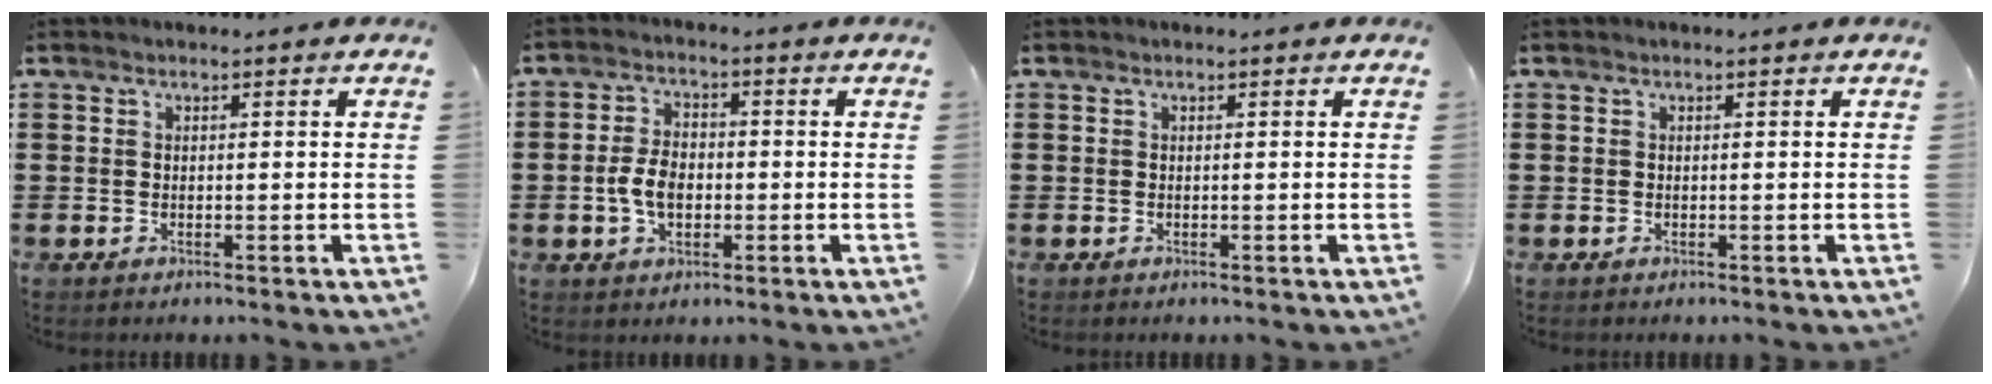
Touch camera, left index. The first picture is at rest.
{"total": 5.2, "force": [-0.9, 3.1, 4.1], "torque": [-0.097, -0.001, -0.021]}
{"total": 0.0}
{"total": 0.0}